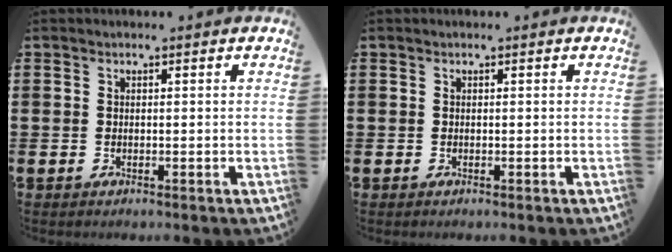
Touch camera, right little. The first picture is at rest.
{"total": 0.0}